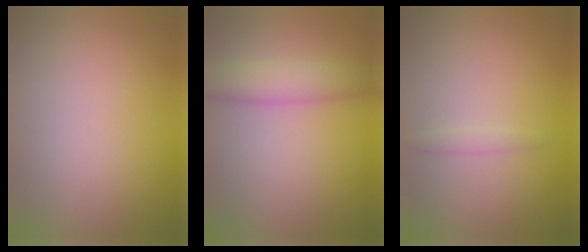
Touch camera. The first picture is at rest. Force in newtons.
{"total": 3.8, "press": 3.8, "slide": 0.1}
{"total": 0.8, "press": 0.8, "slide": 0.1}